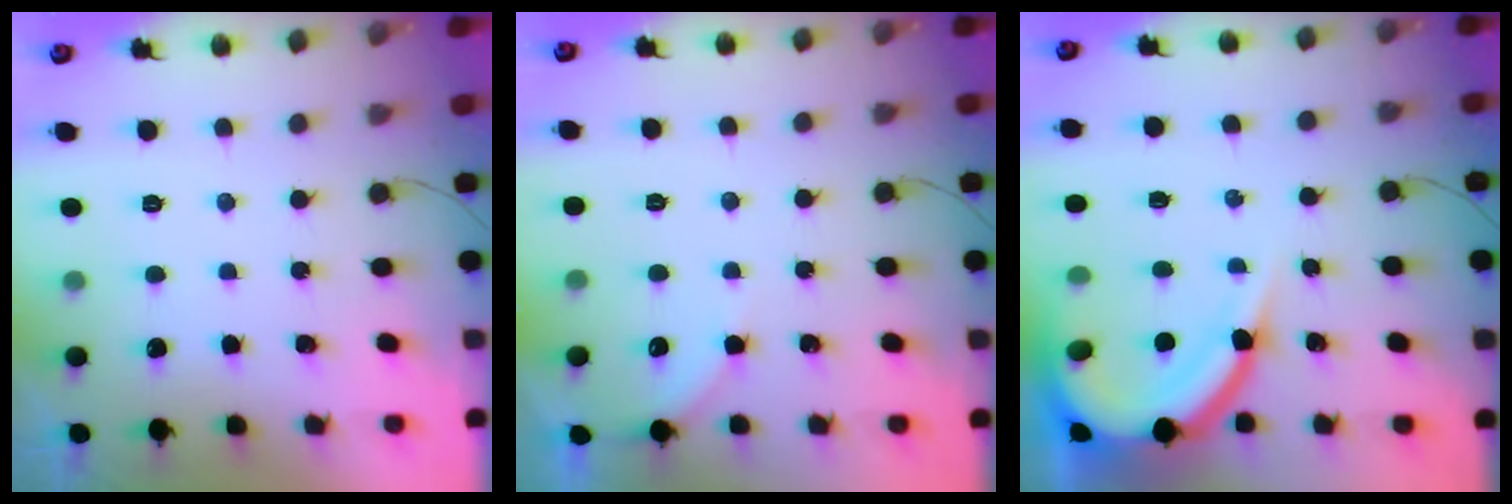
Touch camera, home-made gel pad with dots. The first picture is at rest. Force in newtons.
{"total": 3.6, "press": 3.5, "slide": 0.5}
{"total": 13.3, "press": 13.3, "slide": 1.3}